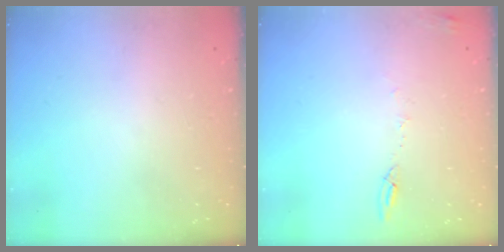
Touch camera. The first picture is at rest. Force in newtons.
{"total": 5.2, "press": 5.1, "slide": 0.7}